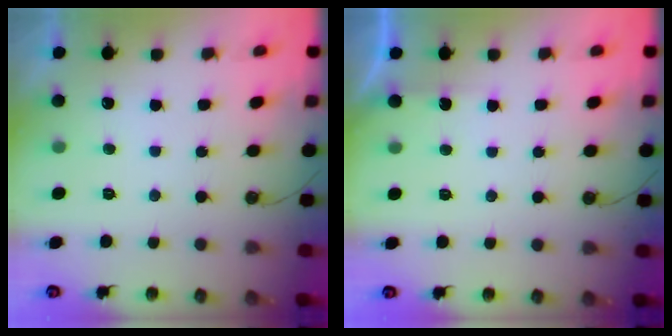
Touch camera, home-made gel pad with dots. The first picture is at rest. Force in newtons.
{"total": 1.5, "press": 1.4, "slide": 0.3}